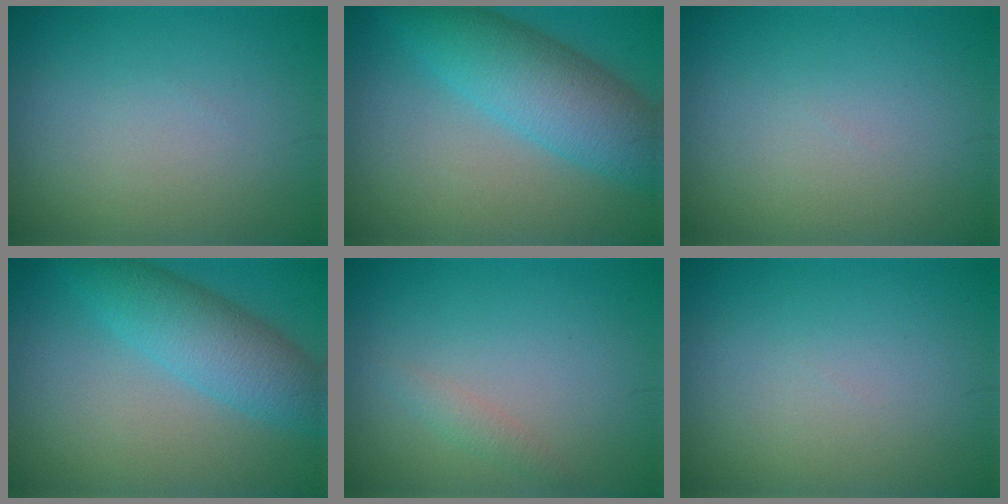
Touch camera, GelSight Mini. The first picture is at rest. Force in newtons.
{"total": 7.6, "press": 7.6, "slide": 0.3}
{"total": 0.0}
{"total": 5.8, "press": 5.8, "slide": 0.1}
{"total": 1.1, "press": 1.1, "slide": 0.0}
{"total": 0.0}